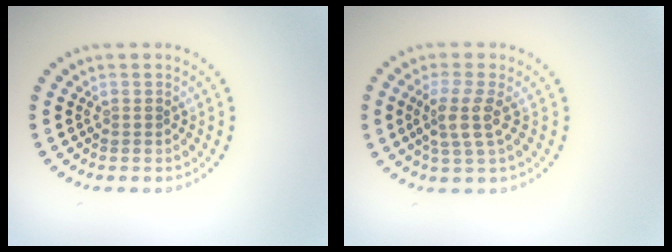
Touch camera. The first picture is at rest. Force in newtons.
{"total": 2.9, "press": 2.4, "slide": 1.7}